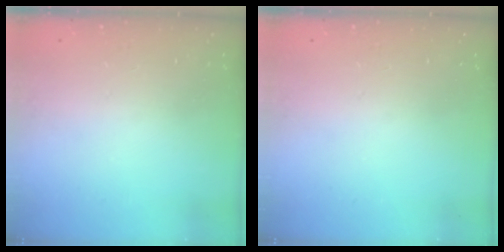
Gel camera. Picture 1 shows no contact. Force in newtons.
{"total": 0.0}